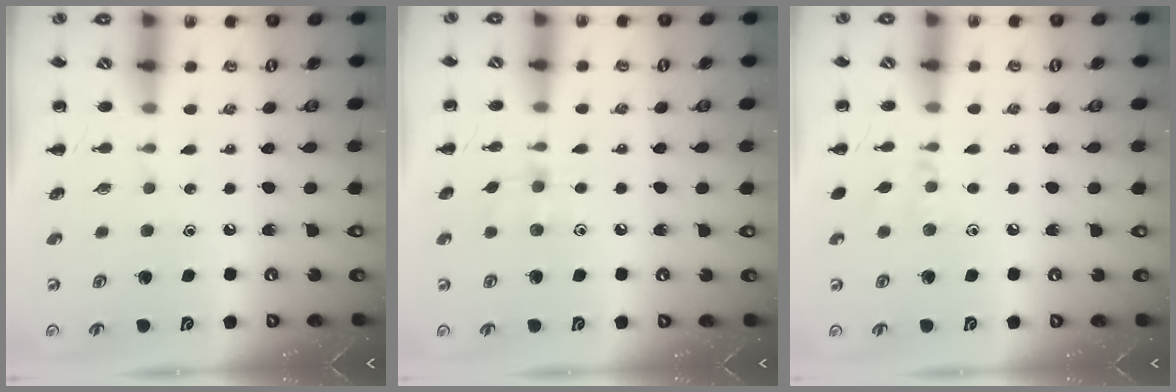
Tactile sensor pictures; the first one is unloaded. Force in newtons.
{"total": 5.9, "press": 5.6, "slide": 1.9}
{"total": 5.6, "press": 5.3, "slide": 1.8}